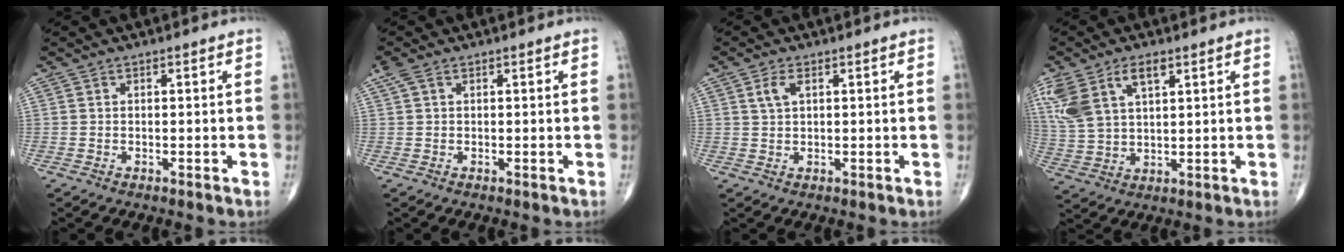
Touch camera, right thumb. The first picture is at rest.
{"total": 1.9, "force": [0.9, 0.8, 1.4], "torque": [-0.045, 0.017, 0.024]}
{"total": 2.7, "force": [1.1, 1.4, 2.1], "torque": [-0.044, 0.006, 0.024]}
{"total": 11.6, "force": [5.4, 6.0, 8.3], "torque": [-0.183, -0.002, 0.116]}